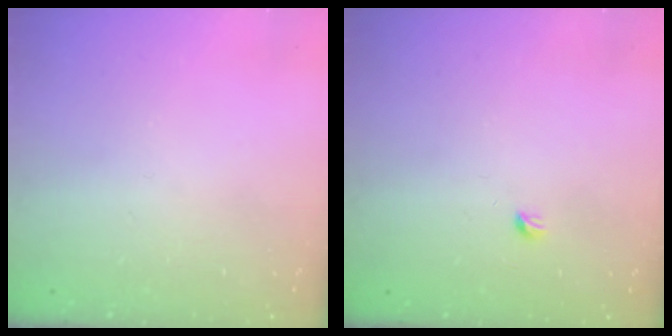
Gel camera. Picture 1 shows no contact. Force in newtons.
{"total": 2.9, "press": 2.9, "slide": 0.4}